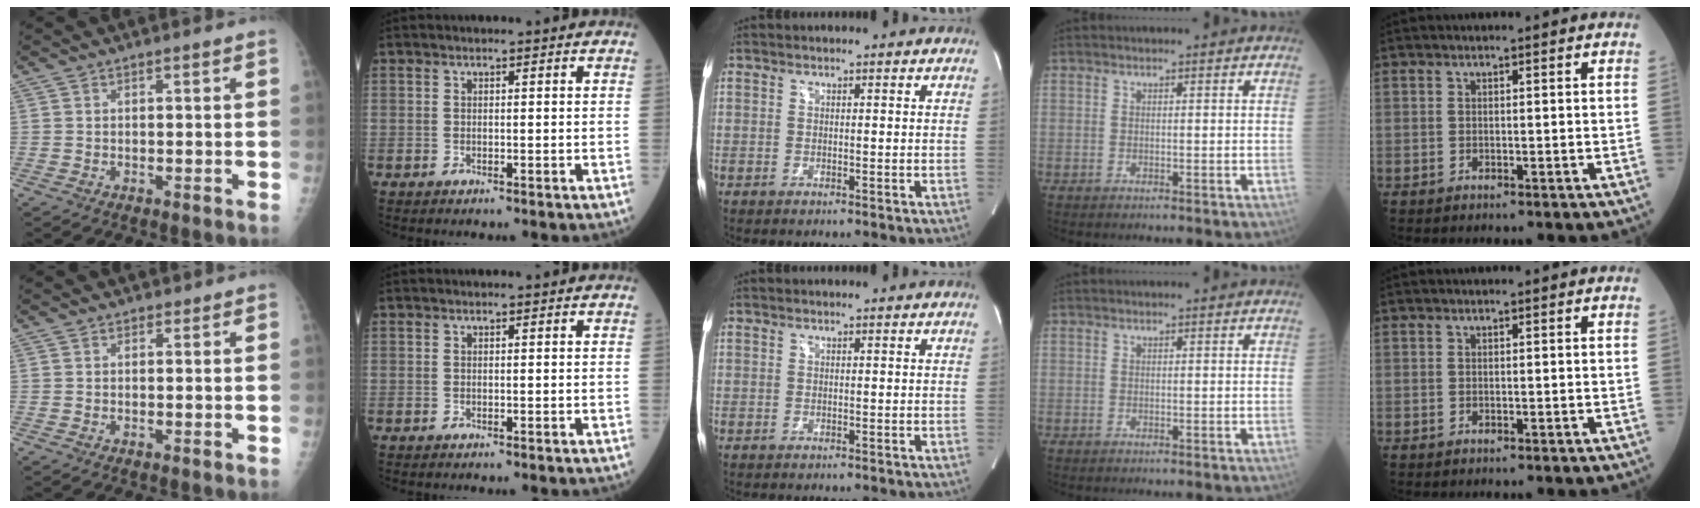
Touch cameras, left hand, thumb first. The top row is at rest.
{}